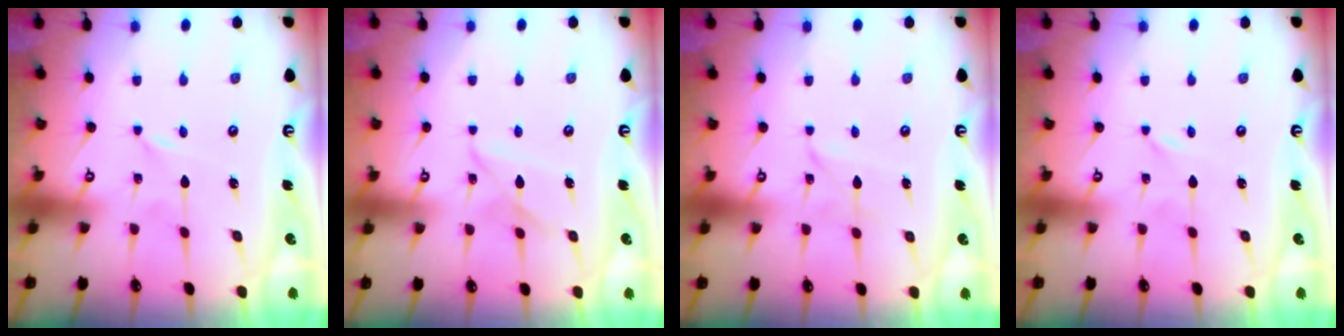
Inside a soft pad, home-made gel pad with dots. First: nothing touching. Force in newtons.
{"total": 8.4, "press": 8.4, "slide": 0.7}
{"total": 2.2, "press": 2.2, "slide": 0.2}
{"total": 0.0}